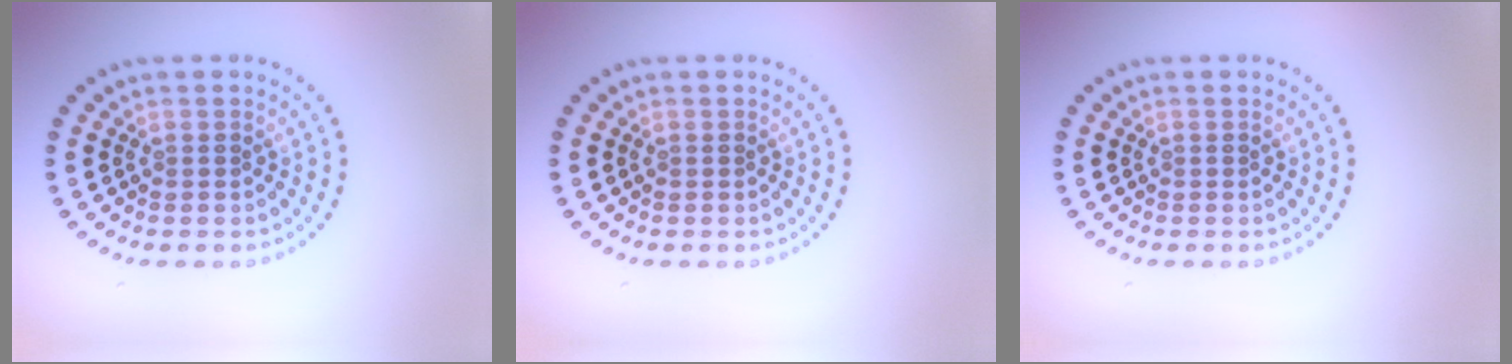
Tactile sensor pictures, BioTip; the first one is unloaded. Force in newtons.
{"total": 0.0}
{"total": 0.0}